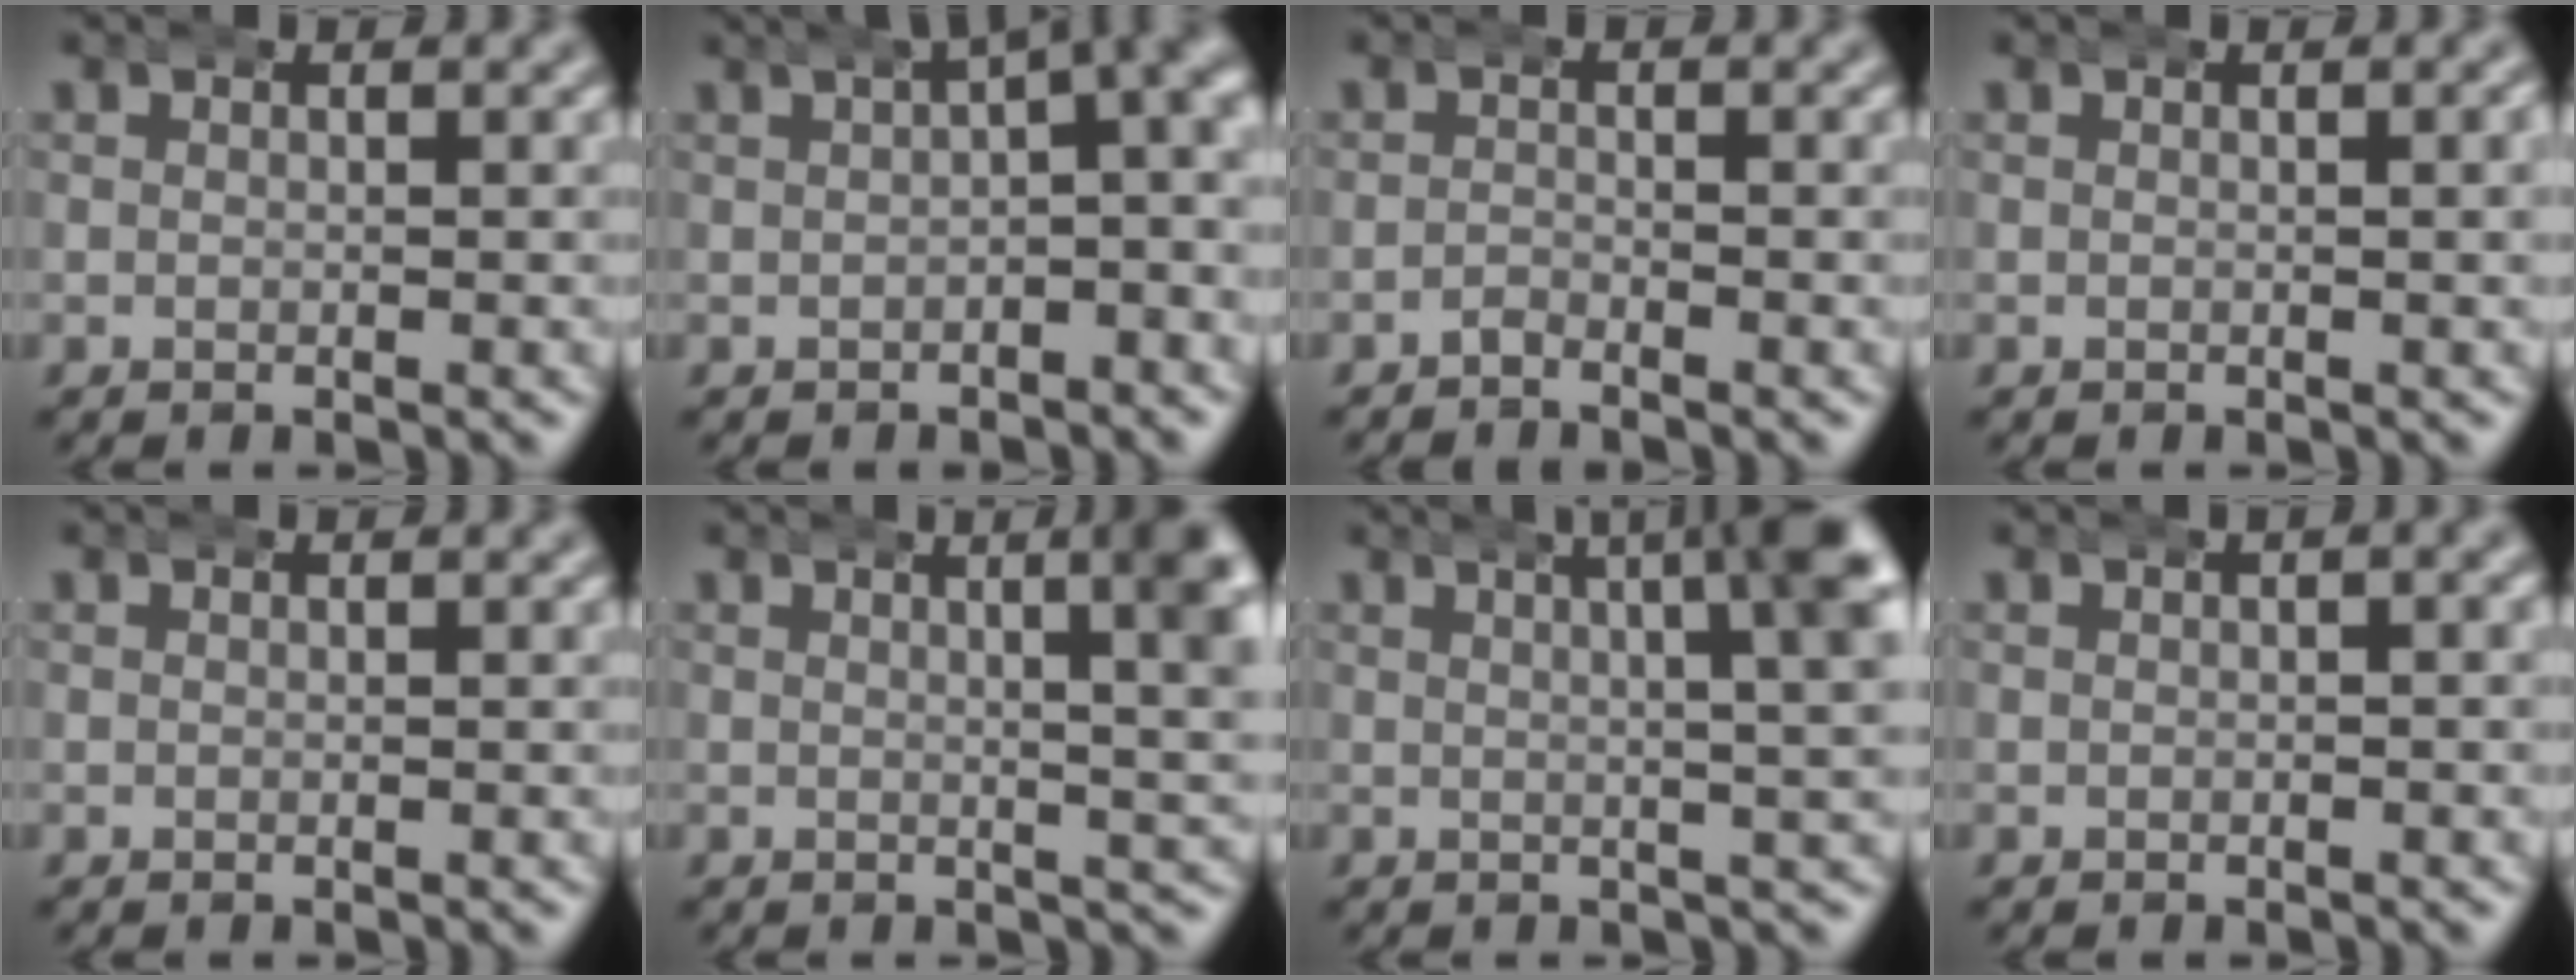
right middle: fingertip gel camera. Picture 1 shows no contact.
{"total": 7.5, "force": [2.1, 3.7, 6.2], "torque": [-0.058, 0.022, 0.021]}
{"total": 1.0, "force": [-0.9, 0.3, 0.0], "torque": [-0.004, -0.004, -0.021]}
{"total": 0.5, "force": [0.2, -0.1, 0.5], "torque": [-0.003, 0.004, 0.001]}
{"total": 0.0}
{"total": 8.5, "force": [3.3, 3.3, 7.2], "torque": [-0.059, 0.026, 0.034]}
{"total": 12.6, "force": [6.0, 5.5, 9.6], "torque": [-0.093, 0.043, 0.069]}
{"total": 0.7, "force": [0.0, 0.0, 0.7], "torque": [-0.011, 0.006, -0.001]}